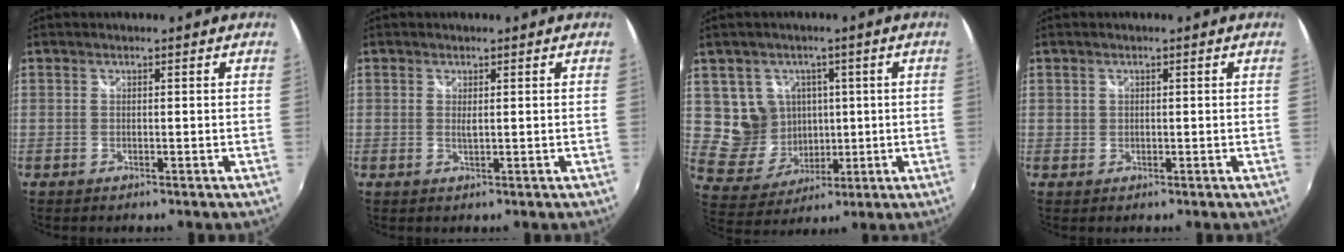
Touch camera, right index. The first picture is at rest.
{"total": 0.8, "force": [0.3, 0.3, 0.7], "torque": [-0.012, -0.001, 0.003]}
{"total": 9.7, "force": [2.2, 9.2, 2.4], "torque": [-0.068, 0.010, 0.060]}
{"total": 1.1, "force": [0.0, 1.1, 0.2], "torque": [-0.002, 0.000, 0.000]}